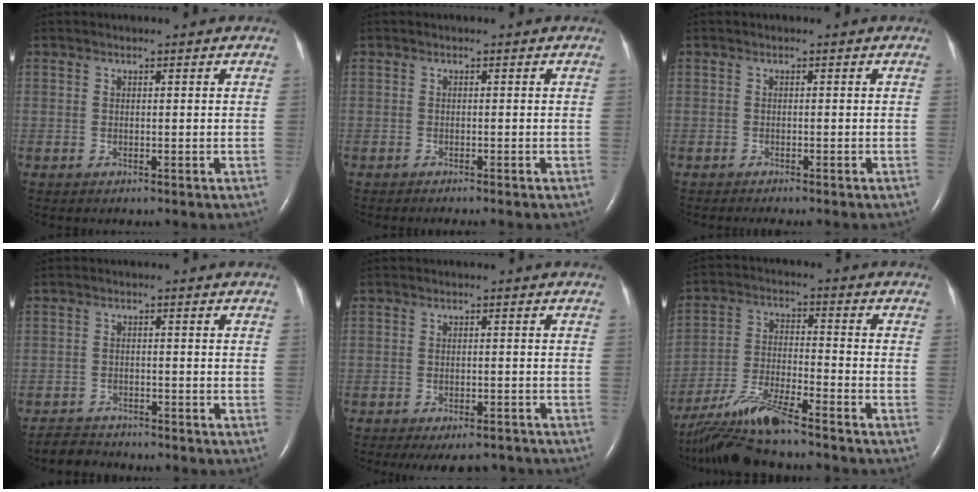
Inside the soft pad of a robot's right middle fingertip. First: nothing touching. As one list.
[{"total": 2.2, "force": [-1.8, -0.3, 1.2], "torque": [-0.013, 0.002, -0.018]}, {"total": 3.1, "force": [-2.6, -0.1, 1.6], "torque": [-0.016, -0.004, -0.029]}, {"total": 2.8, "force": [-2.8, 0.3, -0.3], "torque": [0.002, -0.014, -0.050]}, {"total": 7.9, "force": [-6.9, 2.3, 3.2], "torque": [-0.036, -0.010, -0.084]}, {"total": 10.5, "force": [-9.2, -0.2, 5.0], "torque": [-0.102, -0.016, -0.171]}]